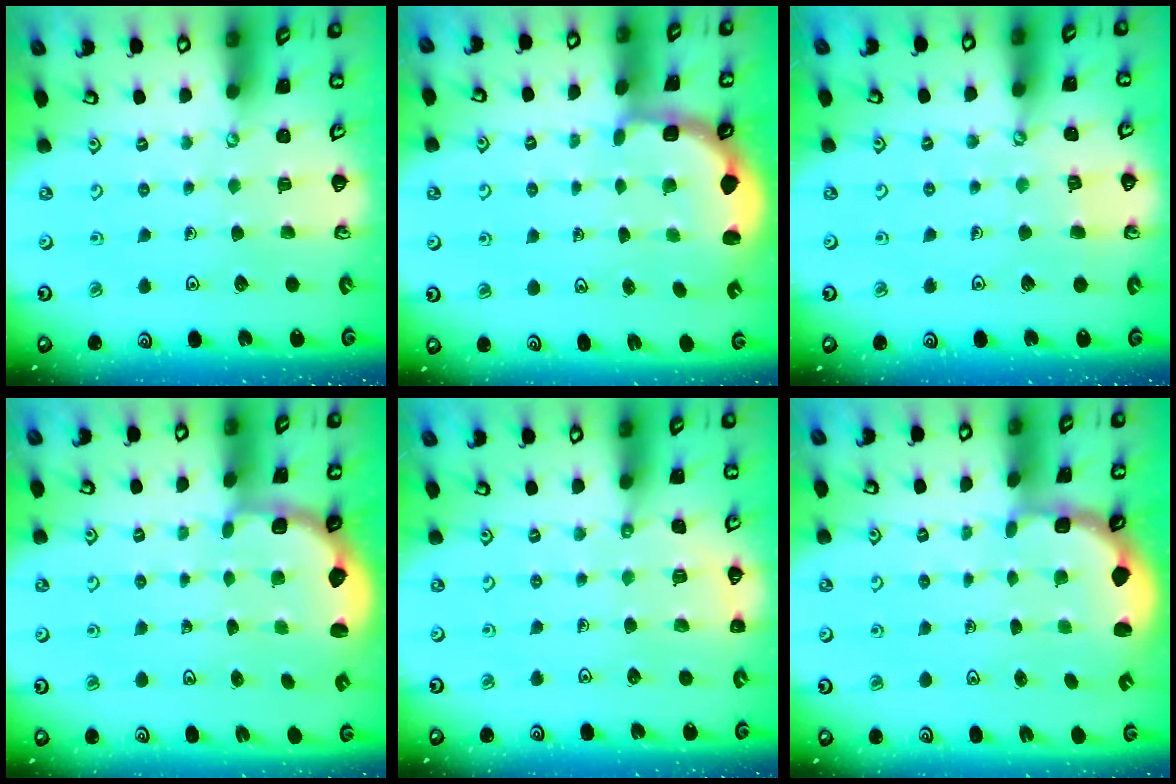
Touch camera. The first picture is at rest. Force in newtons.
{"total": 2.7, "press": 2.1, "slide": 1.7}
{"total": 4.8, "press": 4.8, "slide": 0.5}
{"total": 2.8, "press": 2.1, "slide": 1.9}
{"total": 6.0, "press": 5.8, "slide": 1.6}
{"total": 2.6, "press": 2.0, "slide": 1.7}